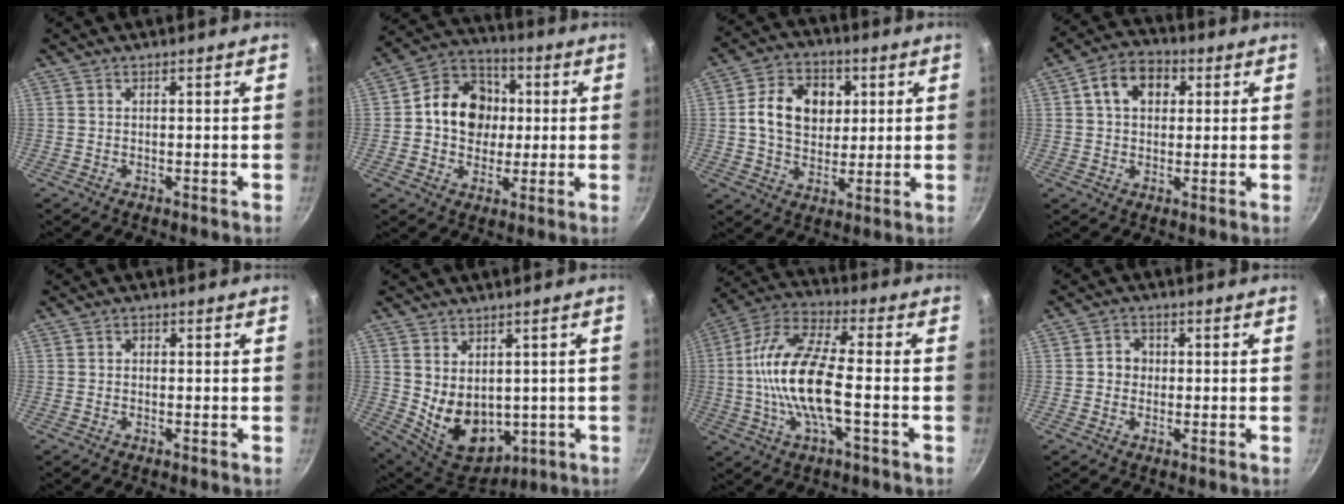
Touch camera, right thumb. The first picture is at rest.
{"total": 13.7, "force": [0.9, 11.4, 7.5], "torque": [-0.084, 0.017, -0.001]}
{"total": 12.9, "force": [2.5, 9.8, 8.0], "torque": [-0.107, 0.006, 0.035]}
{"total": 9.3, "force": [2.6, 6.8, 5.8], "torque": [-0.070, 0.014, 0.029]}
{"total": 1.1, "force": [0.0, 1.0, 0.6], "torque": [-0.008, 0.006, -0.001]}
{"total": 11.6, "force": [0.6, 8.5, 7.9], "torque": [-0.102, -0.027, 0.041]}
{"total": 16.3, "force": [-2.0, 5.7, 15.1], "torque": [-0.296, 0.032, -0.056]}
{"total": 3.3, "force": [-0.1, 3.0, 1.4], "torque": [-0.001, 0.007, -0.005]}